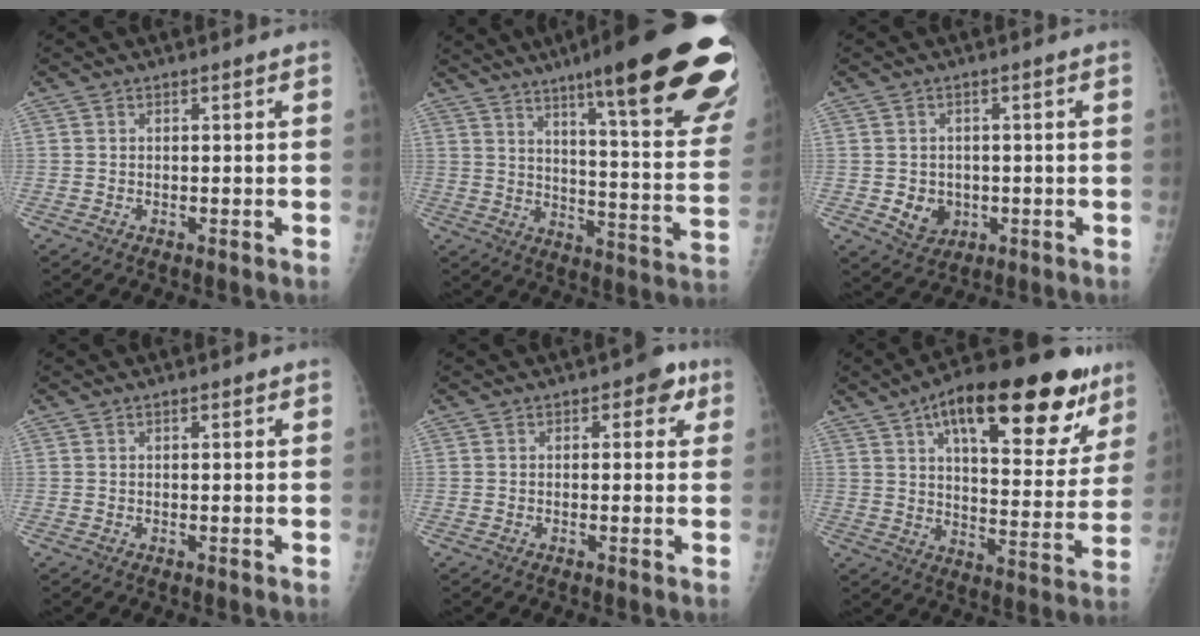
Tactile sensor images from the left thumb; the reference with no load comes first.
{"total": 30.1, "force": [18.8, 4.2, 23.1], "torque": [-0.243, -0.076, 0.260]}
{"total": 4.8, "force": [-0.9, 4.2, 2.3], "torque": [-0.018, 0.002, -0.001]}
{"total": 0.7, "force": [0.4, 0.2, 0.4], "torque": [-0.008, -0.001, 0.006]}
{"total": 3.5, "force": [1.4, 2.2, 2.4], "torque": [-0.001, 0.001, 0.008]}
{"total": 27.5, "force": [15.0, 10.8, 20.4], "torque": [-0.259, -0.018, 0.221]}